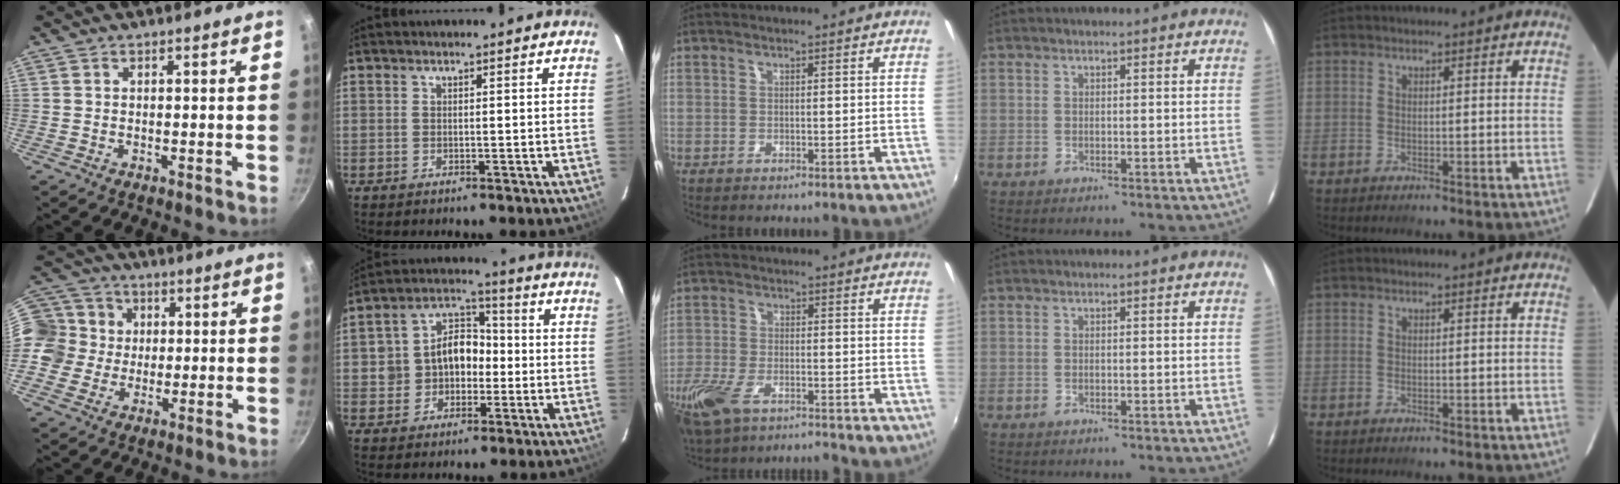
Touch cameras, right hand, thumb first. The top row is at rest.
{"thumb": {"total": 15.0, "force": [1.8, 13.6, 6.1], "torque": [-0.121, 0.025, 0.024]}, "index": {"total": 9.3, "force": [-1.2, 7.9, 4.6], "torque": [-0.093, 0.039, -0.015]}, "middle": {"total": 11.0, "force": [-8.0, 4.3, 6.2], "torque": [-0.160, -0.036, -0.159]}}